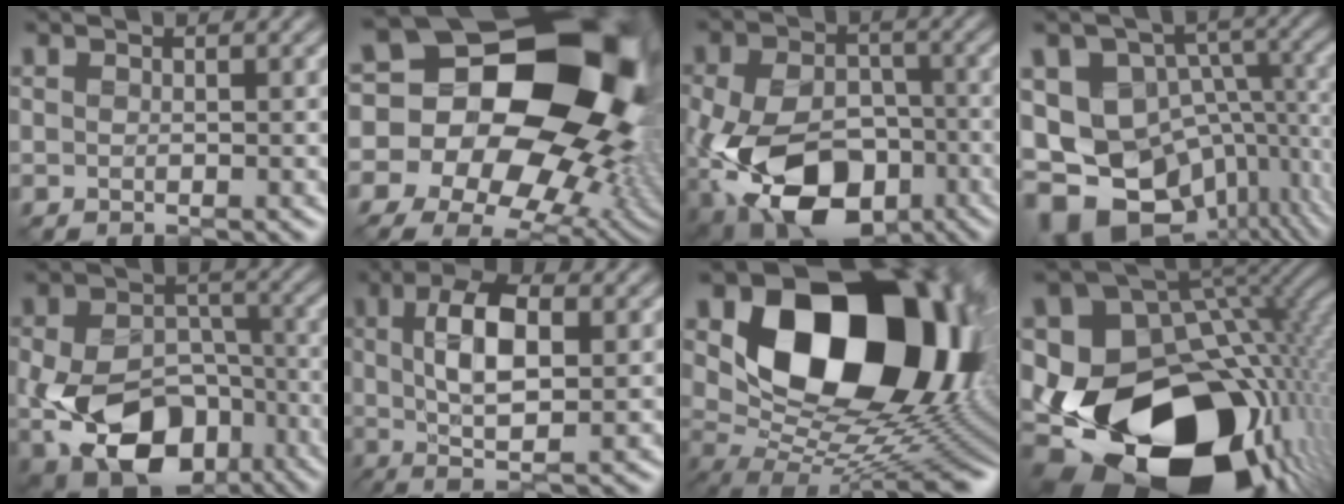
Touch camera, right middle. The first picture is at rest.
{"total": 23.7, "force": [3.4, 18.6, 14.3], "torque": [-0.230, 0.035, 0.024]}
{"total": 13.4, "force": [-4.6, 8.8, 9.0], "torque": [-0.185, -0.047, -0.069]}
{"total": 16.1, "force": [-5.4, 11.2, 10.3], "torque": [-0.193, -0.012, -0.068]}
{"total": 11.9, "force": [-4.2, 8.1, 7.6], "torque": [-0.148, -0.034, -0.060]}
{"total": 7.1, "force": [0.9, 2.5, 6.6], "torque": [-0.114, 0.008, 0.007]}
{"total": 19.0, "force": [5.3, 12.6, 13.2], "torque": [-0.161, -0.006, 0.101]}
{"total": 19.9, "force": [-4.8, 13.8, 13.5], "torque": [-0.264, -0.042, -0.058]}